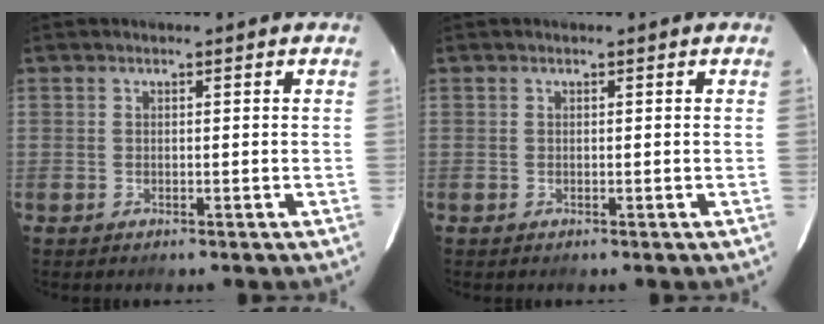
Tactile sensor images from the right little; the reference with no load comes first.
{"total": 0.0}